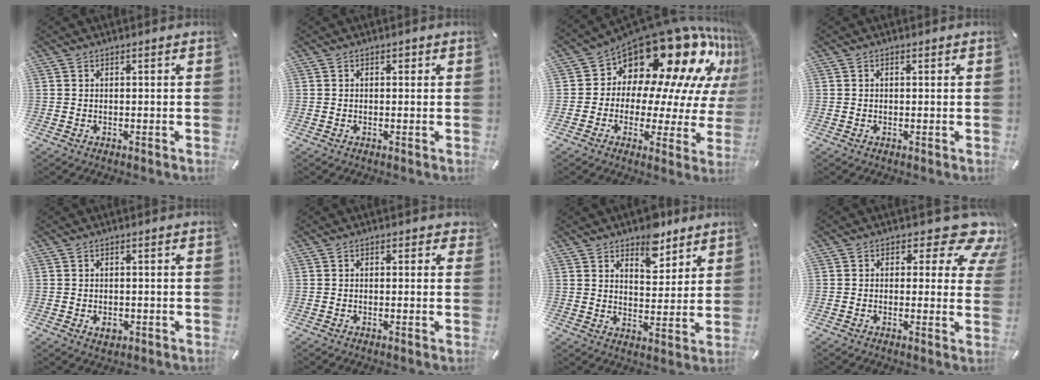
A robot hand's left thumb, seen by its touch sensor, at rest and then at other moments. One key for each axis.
{"total": 0.9, "fx": 0.1, "fy": 0.8, "fz": 0.5, "tx": -0.001, "ty": 0.004, "tz": -0.001}
{"total": 20.2, "fx": 14.6, "fy": 9.9, "fz": 9.9, "tx": -0.135, "ty": -0.132, "tz": 0.250}
{"total": 0.5, "fx": 0.1, "fy": 0.5, "fz": 0.3, "tx": -0.005, "ty": 0.004, "tz": 0.000}
{"total": 2.6, "fx": -0.8, "fy": 1.9, "fz": 1.6, "tx": -0.036, "ty": 0.001, "tz": -0.016}
{"total": 1.1, "fx": 0.0, "fy": 0.9, "fz": 0.7, "tx": -0.005, "ty": 0.002, "tz": -0.004}
{"total": 8.0, "fx": 6.3, "fy": 4.5, "fz": 2.1, "tx": -0.011, "ty": -0.042, "tz": 0.109}
{"total": 10.4, "fx": 5.5, "fy": 4.9, "fz": 7.3, "tx": -0.087, "ty": -0.042, "tz": 0.092}